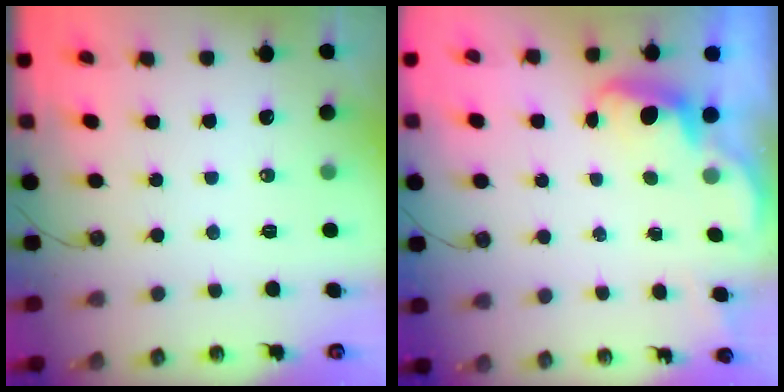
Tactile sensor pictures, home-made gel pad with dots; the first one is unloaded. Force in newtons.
{"total": 2.5, "press": 2.4, "slide": 0.7}